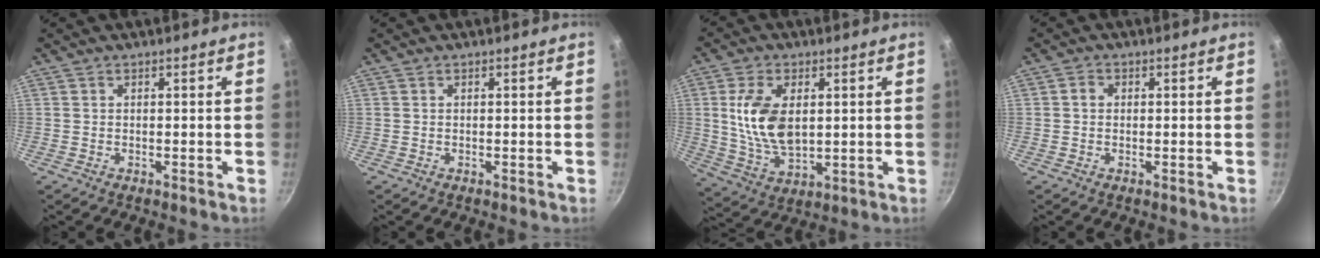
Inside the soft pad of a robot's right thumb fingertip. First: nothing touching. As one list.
[{"total": 0.0}, {"total": 12.6, "force": [2.0, 7.3, 10.1], "torque": [-0.181, -0.015, 0.044]}, {"total": 1.5, "force": [0.1, 1.3, 0.8], "torque": [-0.011, 0.006, 0.000]}]